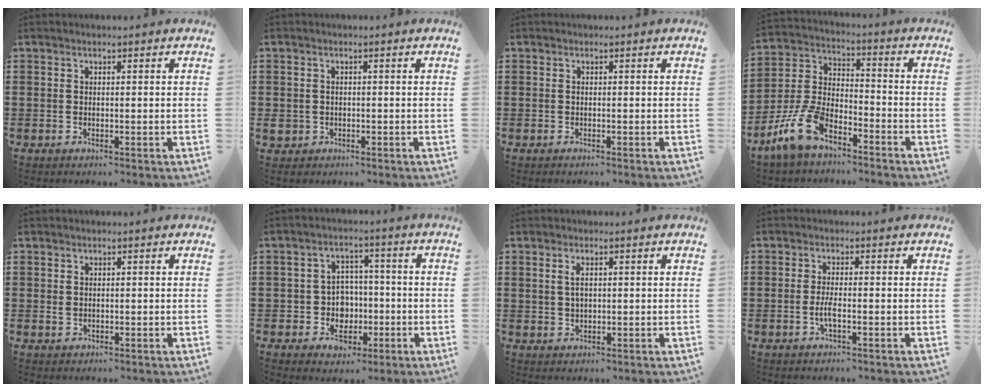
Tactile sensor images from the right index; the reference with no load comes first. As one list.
[{"total": 1.8, "force": [-0.7, 1.6, 0.4], "torque": [-0.013, 0.002, -0.018]}, {"total": 0.0}, {"total": 9.5, "force": [-6.5, 4.1, 5.5], "torque": [-0.144, 0.007, -0.130]}, {"total": 1.0, "force": [0.2, 0.8, 0.5], "torque": [-0.013, 0.005, 0.002]}, {"total": 6.2, "force": [-1.0, 5.9, 1.5], "torque": [-0.041, 0.010, -0.013]}, {"total": 2.0, "force": [0.5, 1.1, 1.7], "torque": [-0.036, 0.005, 0.007]}, {"total": 2.5, "force": [-0.8, 0.5, 2.3], "torque": [-0.055, -0.004, -0.020]}]